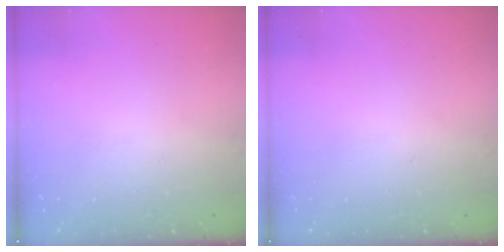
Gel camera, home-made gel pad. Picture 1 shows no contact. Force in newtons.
{"total": 0.0}